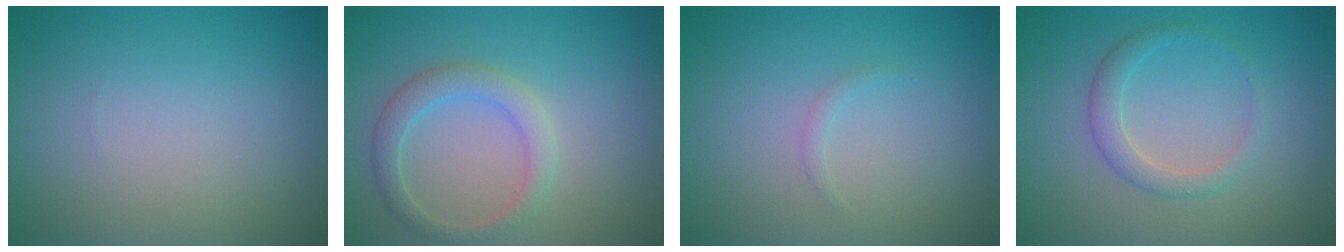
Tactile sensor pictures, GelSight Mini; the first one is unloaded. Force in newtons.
{"total": 2.7, "press": 2.7, "slide": 0.2}
{"total": 0.6, "press": 0.6, "slide": 0.1}
{"total": 1.5, "press": 1.5, "slide": 0.0}